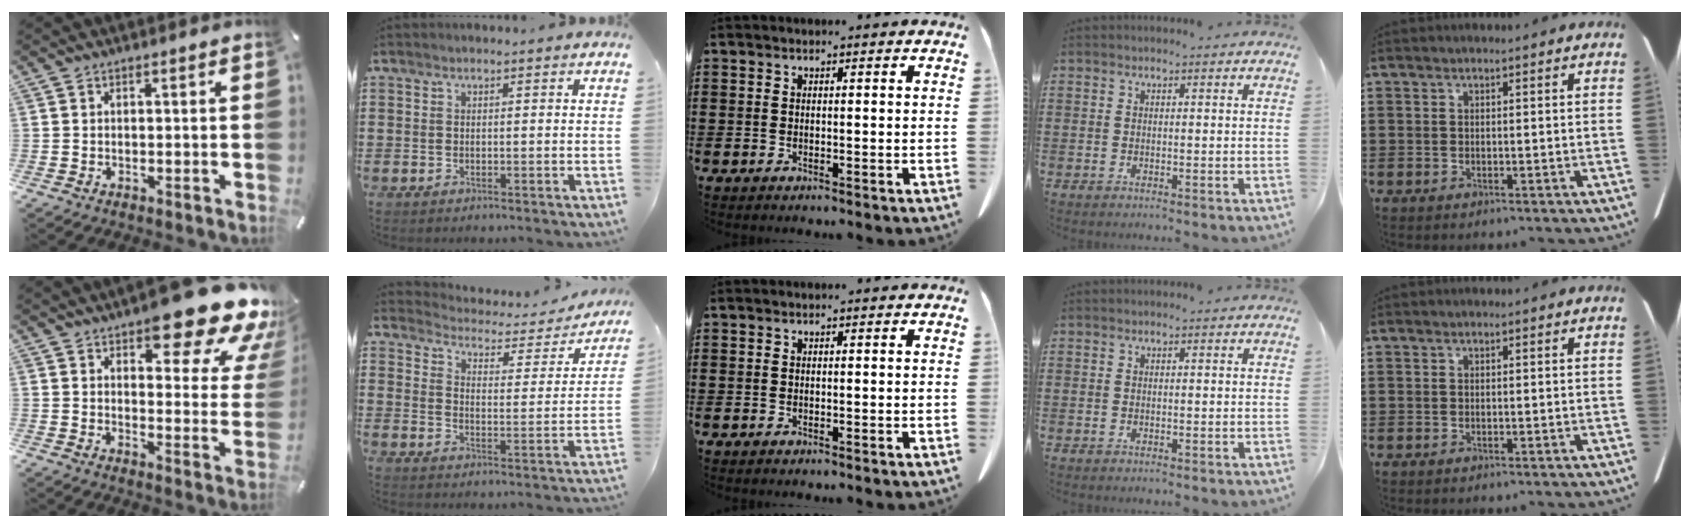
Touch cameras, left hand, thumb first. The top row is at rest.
{"thumb": {"total": 19.9, "force": [13.4, 7.7, 12.4], "torque": [-0.157, -0.096, 0.222]}, "index": {"total": 3.0, "force": [2.9, 0.7, 0.3], "torque": [-0.030, -0.026, 0.041]}}